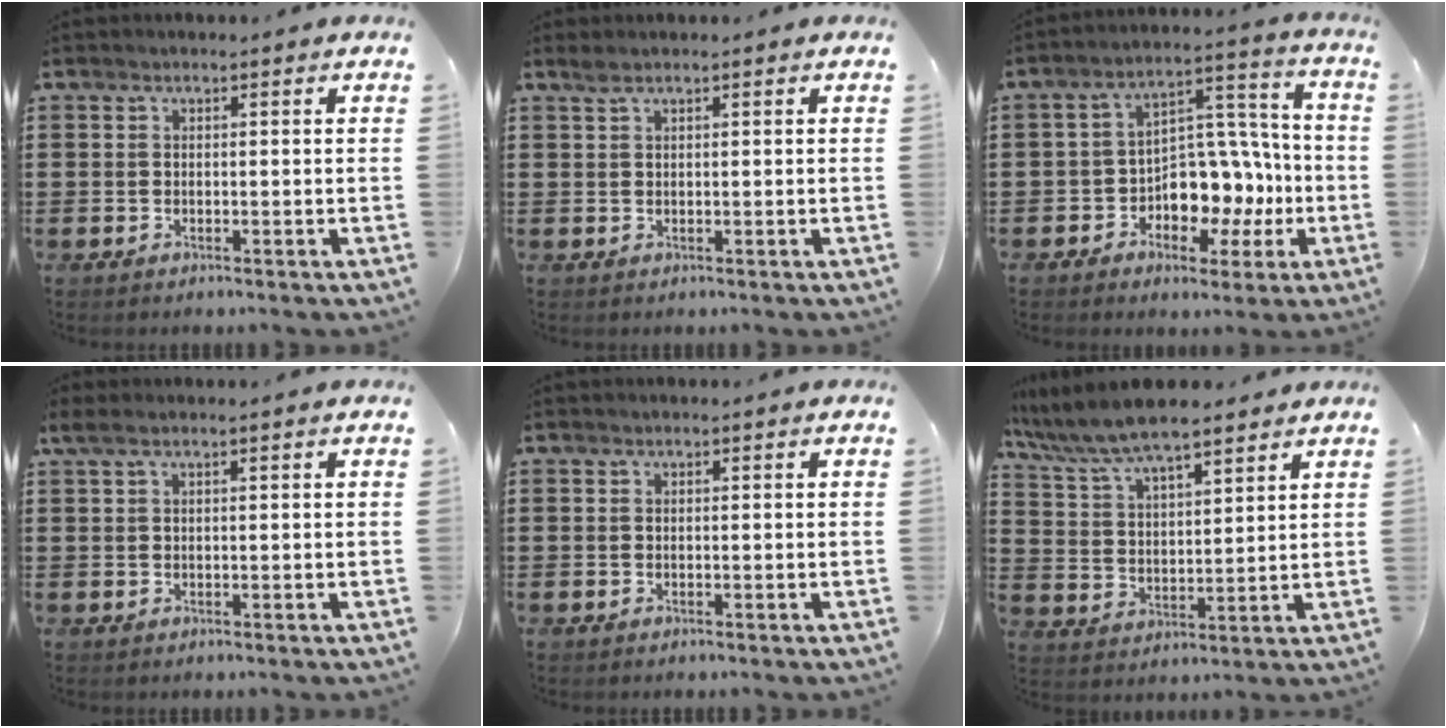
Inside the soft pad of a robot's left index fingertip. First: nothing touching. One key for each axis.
{"total": 0.9, "fx": 0.6, "fy": 0.1, "fz": 0.6, "tx": -0.014, "ty": 0.000, "tz": 0.012}
{"total": 8.0, "fx": -1.7, "fy": 6.3, "fz": 4.6, "tx": -0.089, "ty": 0.001, "tz": -0.027}
{"total": 1.1, "fx": 0.5, "fy": 0.0, "fz": 1.0, "tx": -0.021, "ty": -0.001, "tz": 0.009}
{"total": 0.0}
{"total": 7.6, "fx": 6.8, "fy": 1.3, "fz": 3.1, "tx": -0.086, "ty": -0.024, "tz": 0.121}